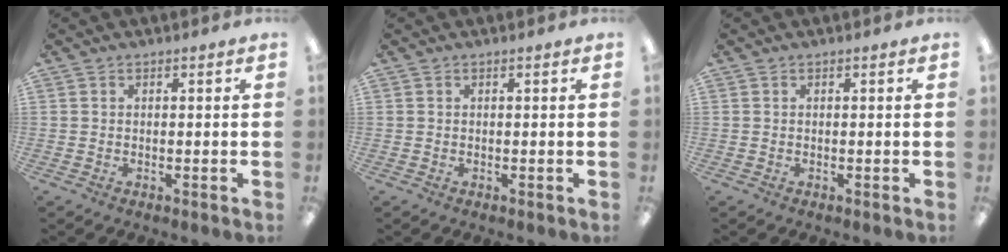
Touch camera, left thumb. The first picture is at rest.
{"total": 0.0}
{"total": 0.0}